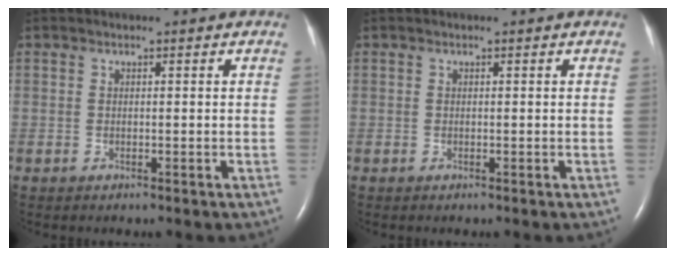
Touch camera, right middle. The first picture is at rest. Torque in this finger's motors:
{"motor_torque": [0.00, 0.00, 0.00, 0.00]}